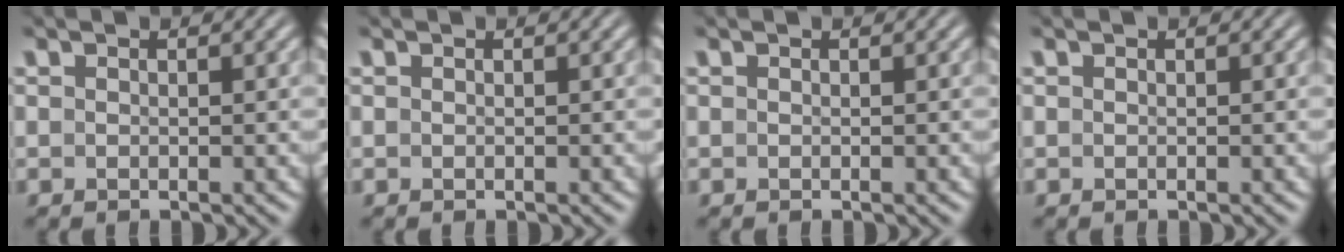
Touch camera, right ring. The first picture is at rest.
{"total": 0.0}
{"total": 0.0}
{"total": 0.0}